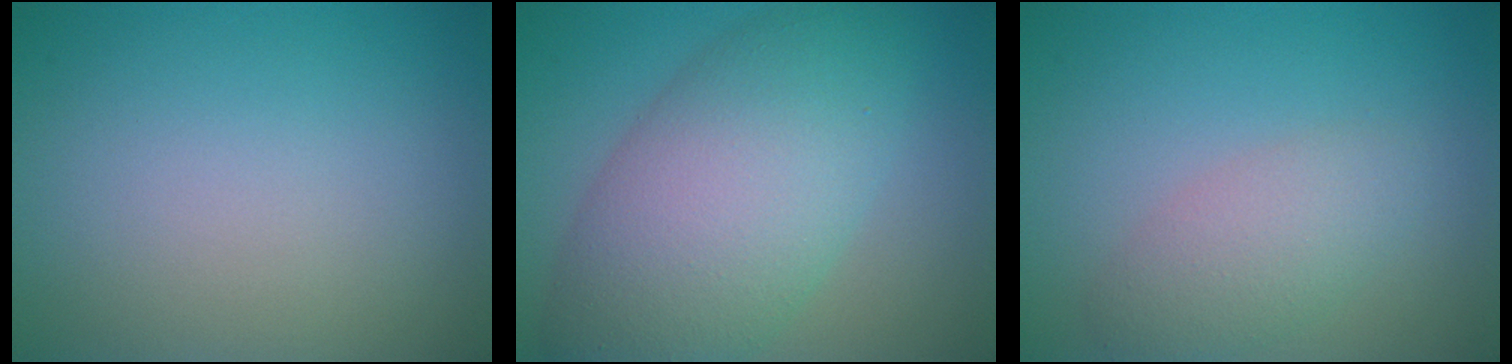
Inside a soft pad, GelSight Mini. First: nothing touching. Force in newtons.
{"total": 9.5, "press": 9.5, "slide": 0.2}
{"total": 3.0, "press": 3.0, "slide": 0.1}